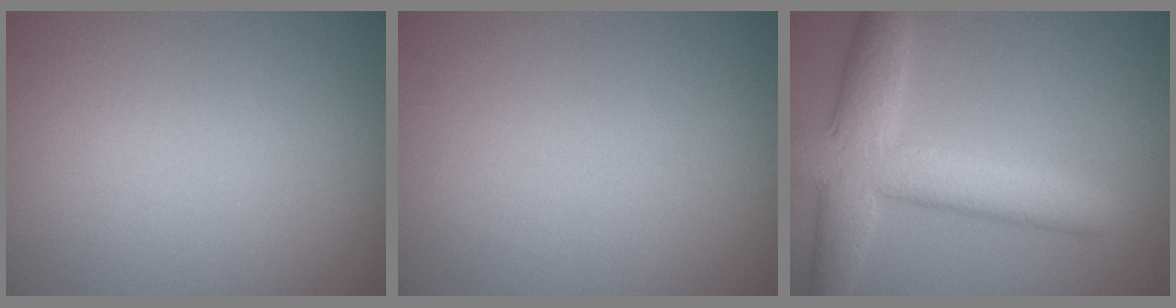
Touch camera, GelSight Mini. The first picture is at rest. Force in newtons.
{"total": 0.0}
{"total": 7.7, "press": 7.7, "slide": 0.4}